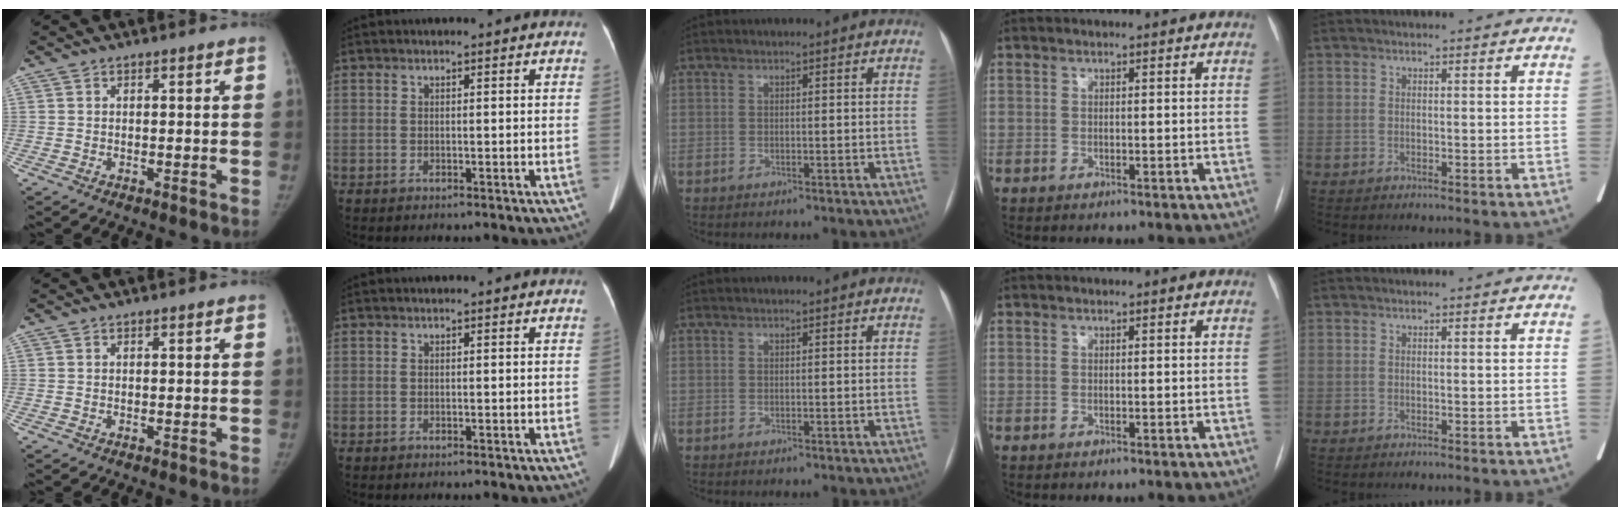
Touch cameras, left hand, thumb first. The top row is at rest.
{}